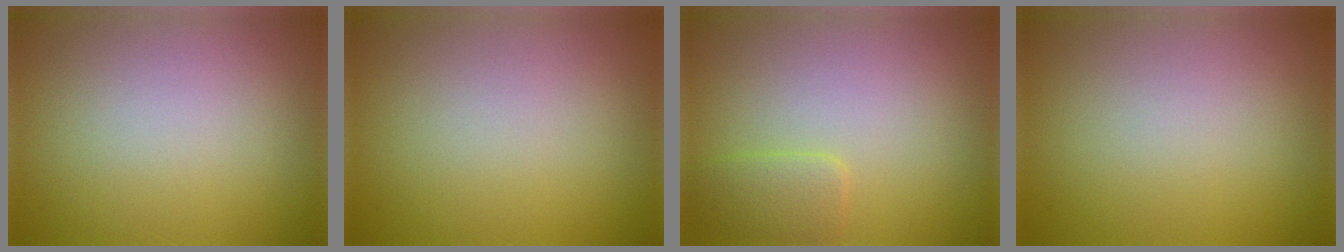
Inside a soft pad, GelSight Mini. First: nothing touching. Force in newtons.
{"total": 0.0}
{"total": 1.7, "press": 1.7, "slide": 0.3}
{"total": 0.0}